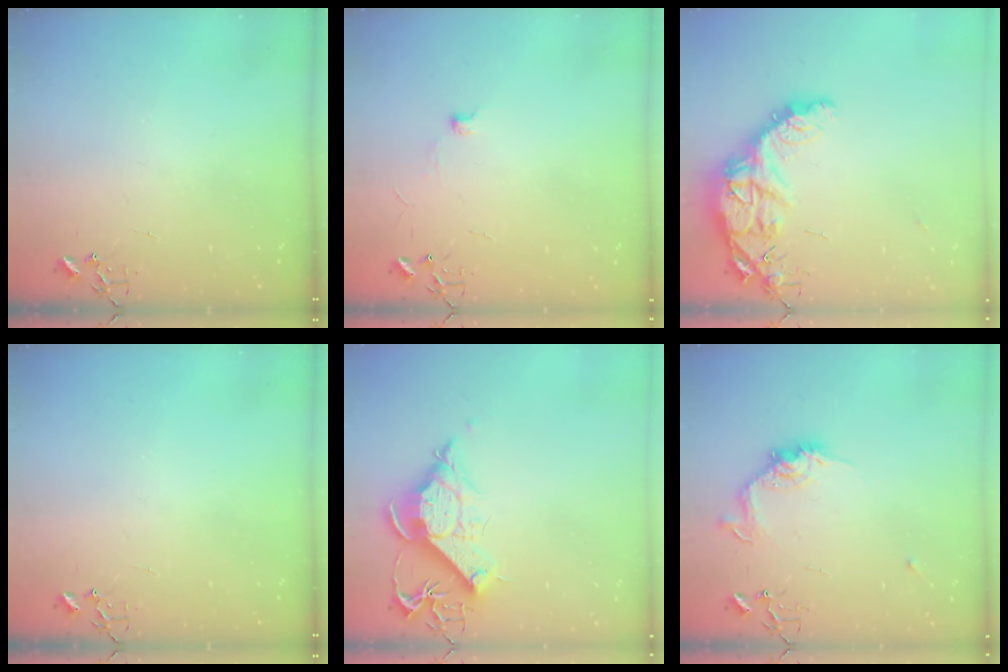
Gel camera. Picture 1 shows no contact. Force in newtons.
{"total": 5.6, "press": 5.6, "slide": 0.7}
{"total": 15.2, "press": 15.2, "slide": 1.2}
{"total": 0.0}
{"total": 12.9, "press": 12.8, "slide": 1.5}
{"total": 10.9, "press": 10.9, "slide": 0.5}